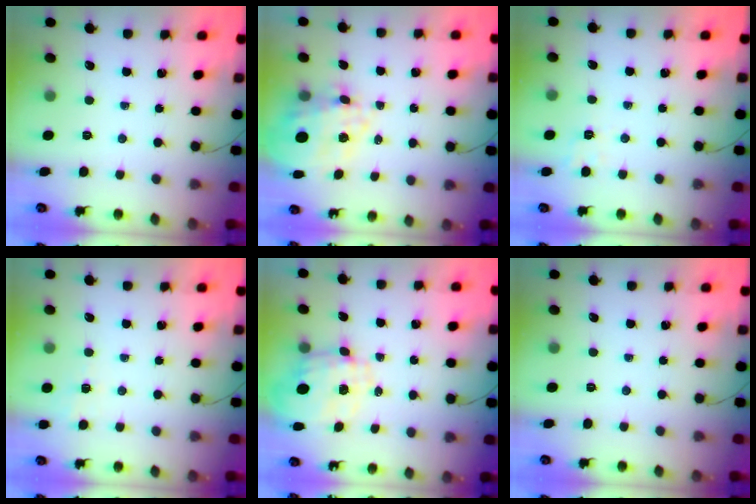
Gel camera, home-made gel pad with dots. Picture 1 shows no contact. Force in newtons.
{"total": 14.1, "press": 13.7, "slide": 3.4}
{"total": 3.9, "press": 3.3, "slide": 2.1}
{"total": 2.0, "press": 1.0, "slide": 1.7}
{"total": 3.5, "press": 3.2, "slide": 1.4}
{"total": 0.0}